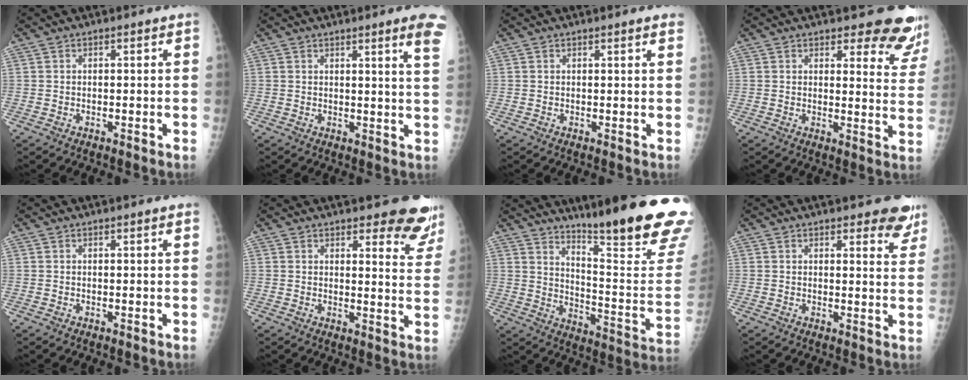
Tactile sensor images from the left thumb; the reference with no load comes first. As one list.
[{"total": 6.6, "force": [4.3, -0.3, 5.1], "torque": [-0.059, -0.022, 0.042]}, {"total": 1.9, "force": [1.4, -0.1, 1.2], "torque": [-0.013, 0.000, 0.017]}, {"total": 11.0, "force": [9.7, 3.0, 4.1], "torque": [-0.007, -0.073, 0.091]}, {"total": 1.0, "force": [0.7, -0.1, 0.7], "torque": [-0.011, 0.001, 0.012]}, {"total": 10.1, "force": [8.0, 2.9, 5.4], "torque": [-0.025, -0.051, 0.080]}, {"total": 27.9, "force": [20.6, 2.9, 18.5], "torque": [-0.226, -0.152, 0.283]}, {"total": 5.9, "force": [4.5, 1.9, 3.3], "torque": [-0.012, -0.026, 0.046]}]